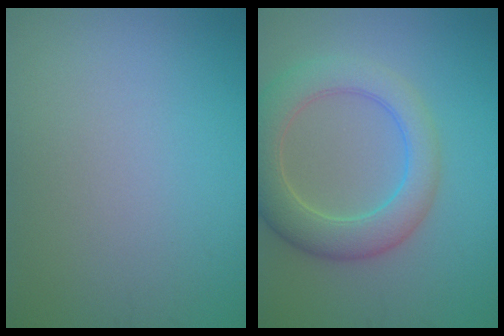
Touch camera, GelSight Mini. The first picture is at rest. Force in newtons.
{"total": 6.3, "press": 6.3, "slide": 0.5}